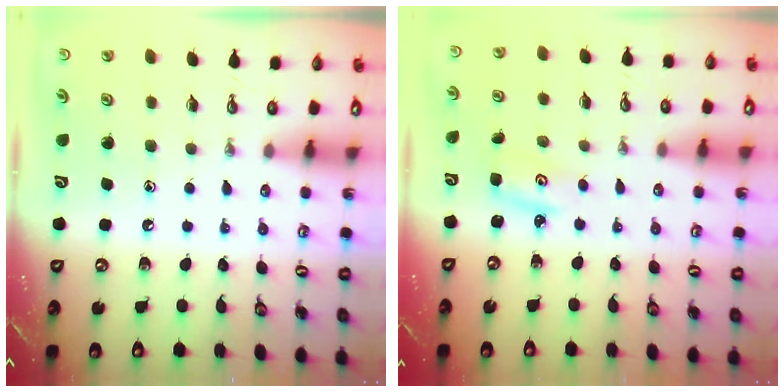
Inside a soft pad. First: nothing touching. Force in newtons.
{"total": 2.7, "press": 2.7, "slide": 0.2}